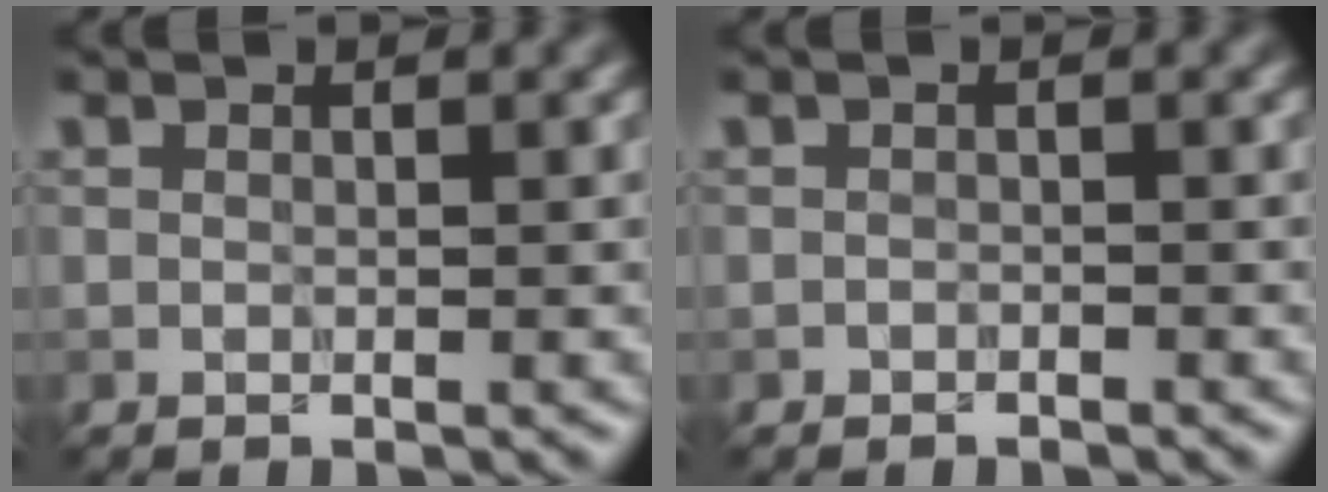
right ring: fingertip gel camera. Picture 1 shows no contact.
{"total": 0.7, "force": [-0.7, 0.3, -0.1], "torque": [0.005, 0.002, -0.013]}